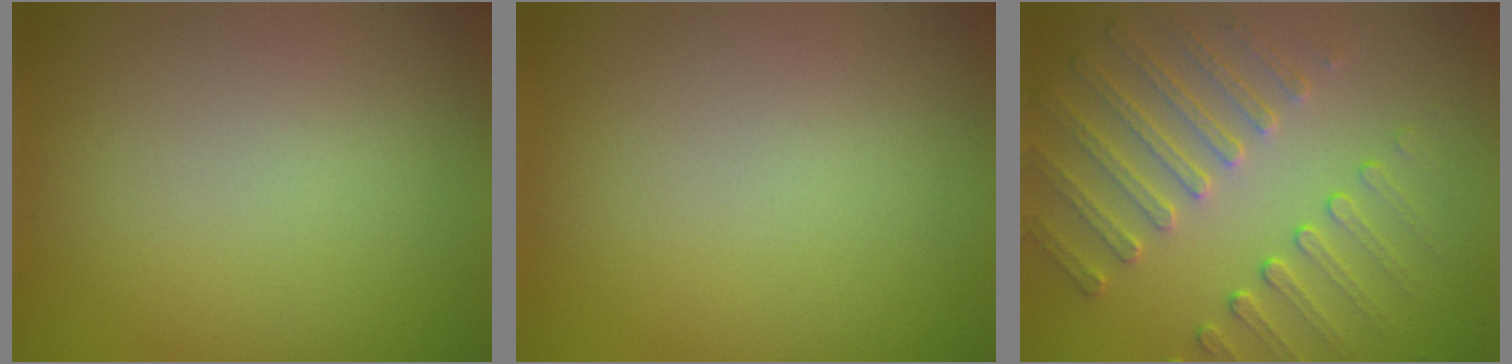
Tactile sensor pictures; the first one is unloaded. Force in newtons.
{"total": 0.0}
{"total": 5.0, "press": 3.8, "slide": 3.3}